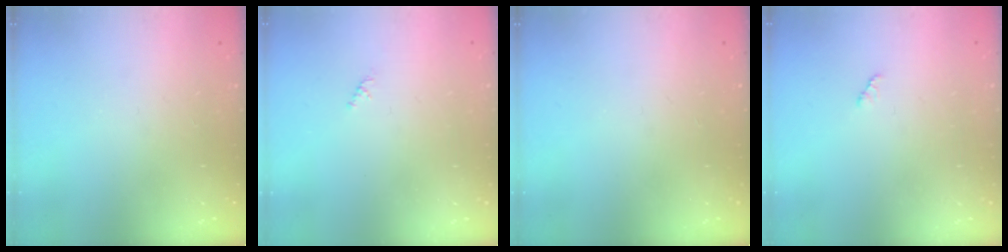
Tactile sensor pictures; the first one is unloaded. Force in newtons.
{"total": 0.8, "press": 0.7, "slide": 0.4}
{"total": 0.0}
{"total": 2.1, "press": 2.1, "slide": 0.3}